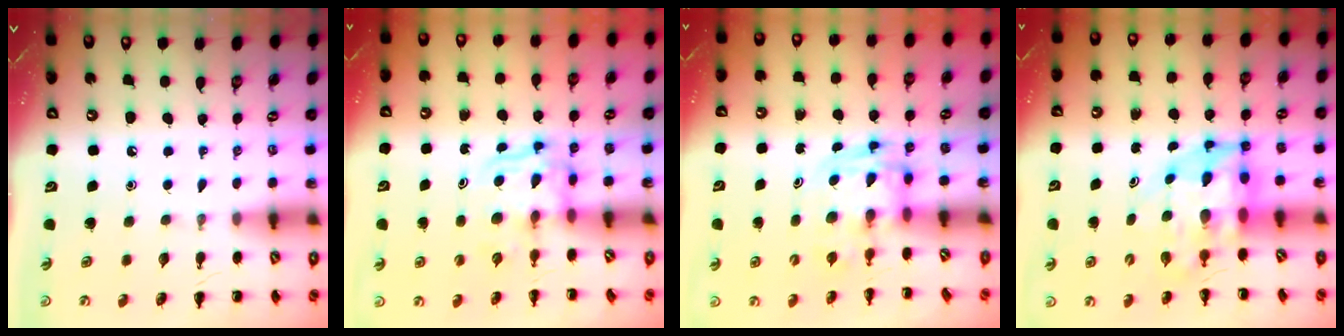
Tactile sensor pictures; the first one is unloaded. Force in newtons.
{"total": 3.5, "press": 3.5, "slide": 0.2}
{"total": 3.3, "press": 3.3, "slide": 0.6}
{"total": 6.3, "press": 6.0, "slide": 1.8}